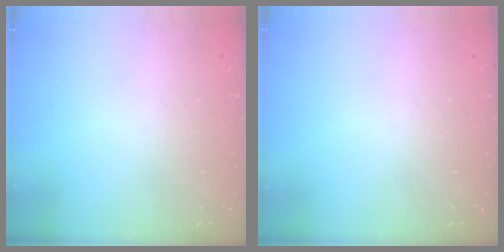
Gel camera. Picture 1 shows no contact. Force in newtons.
{"total": 0.0}